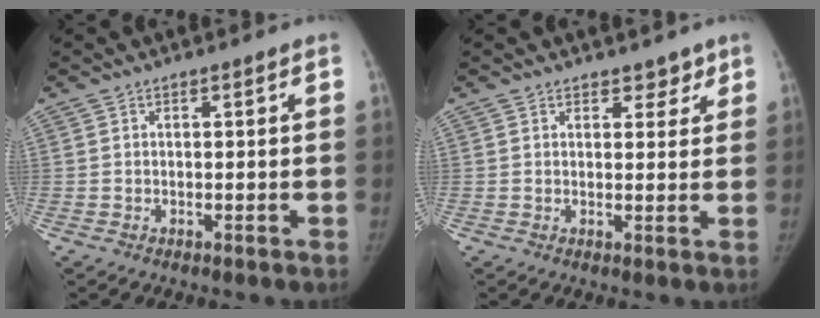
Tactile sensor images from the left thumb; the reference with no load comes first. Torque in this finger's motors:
{"motor_torque": [-0.13, 0.10, -0.35, 0.19, -0.06]}